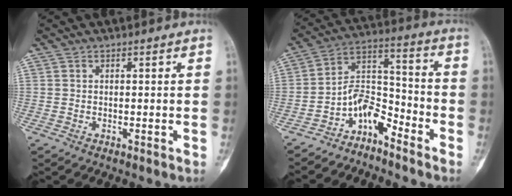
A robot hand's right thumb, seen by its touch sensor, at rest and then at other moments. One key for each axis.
{"total": 8.3, "fx": -6.3, "fy": 3.9, "fz": 3.8, "tx": -0.048, "ty": 0.096, "tz": -0.124}